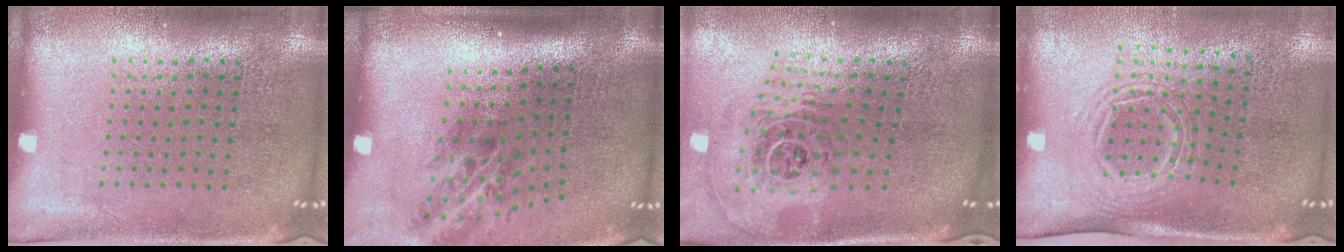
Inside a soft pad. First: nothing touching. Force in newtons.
{"total": 2.1, "press": 1.4, "slide": 1.6}
{"total": 2.5, "press": 1.7, "slide": 1.8}
{"total": 1.6, "press": 1.2, "slide": 1.1}